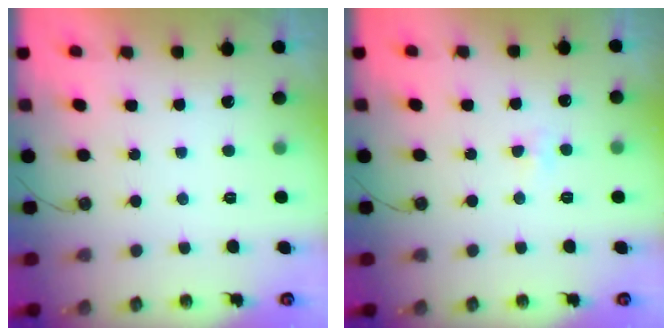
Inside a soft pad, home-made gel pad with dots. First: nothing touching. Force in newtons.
{"total": 3.5, "press": 3.4, "slide": 0.6}